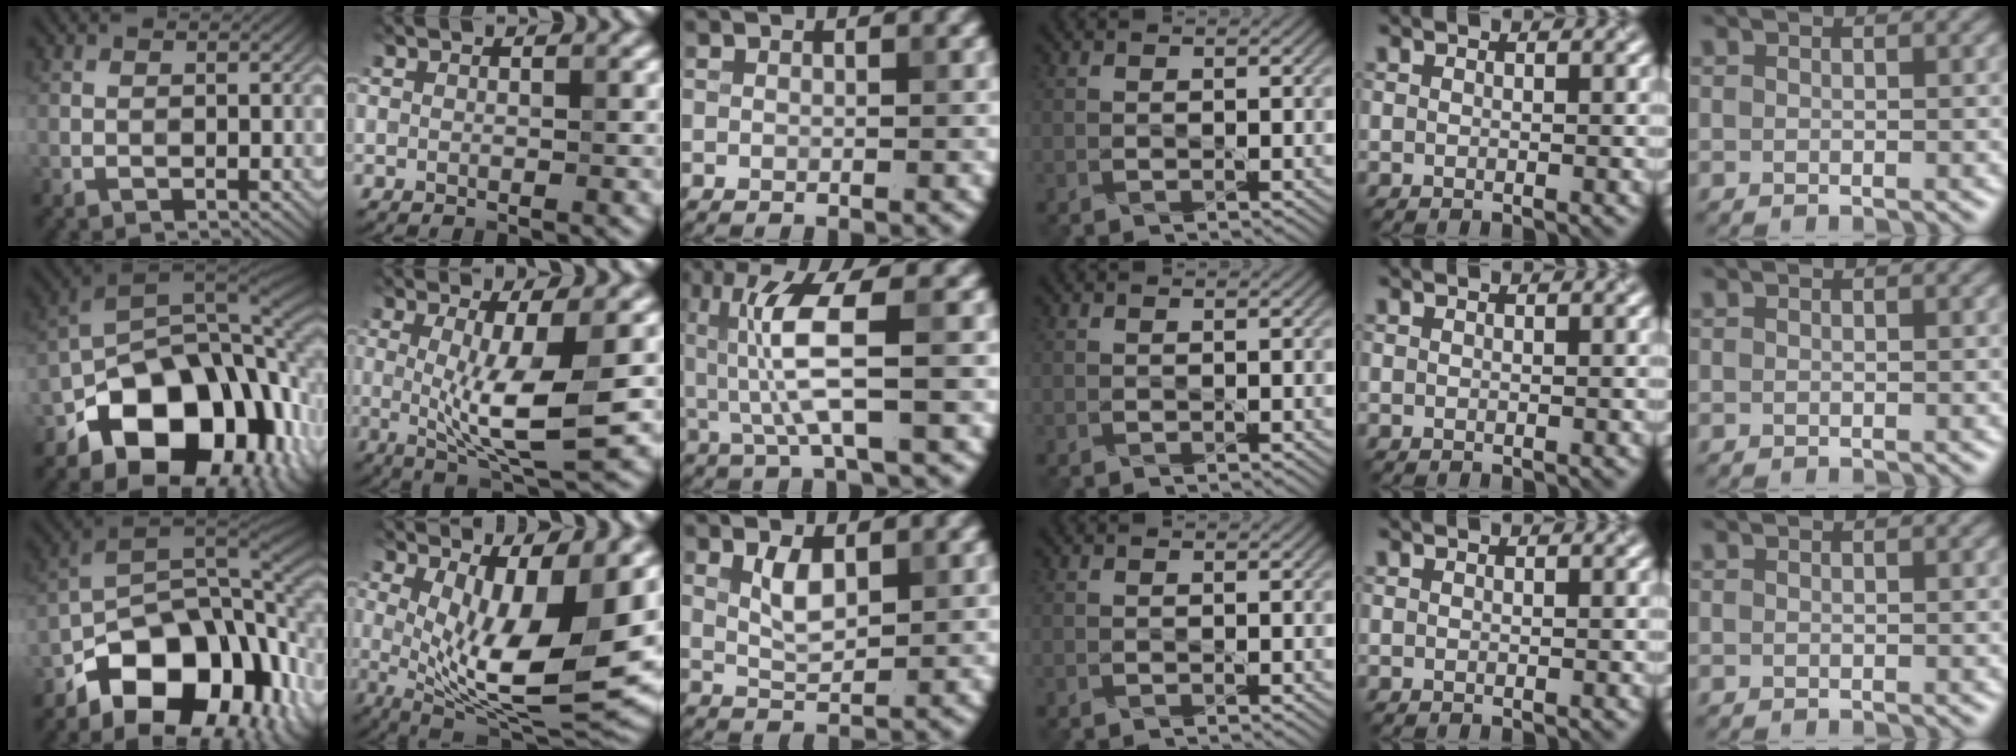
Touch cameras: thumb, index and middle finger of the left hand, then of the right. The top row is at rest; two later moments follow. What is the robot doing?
{"motion": "shake", "object": "tambourine"}